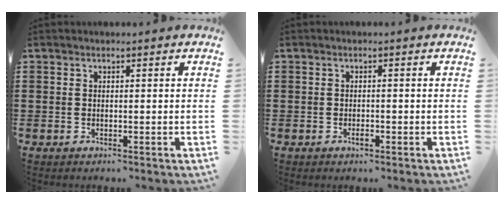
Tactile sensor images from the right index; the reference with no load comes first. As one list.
[{"total": 1.1, "force": [-0.6, 0.4, 0.9], "torque": [-0.019, -0.004, -0.010]}]